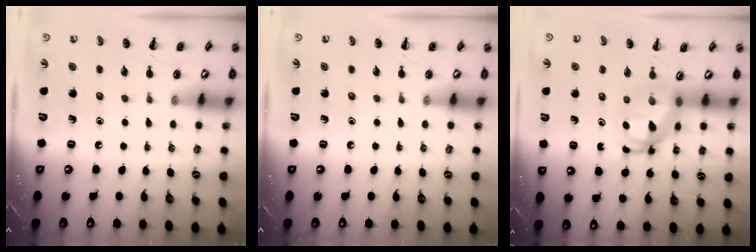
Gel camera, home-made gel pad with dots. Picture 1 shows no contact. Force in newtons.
{"total": 0.0}
{"total": 4.9, "press": 4.8, "slide": 0.7}